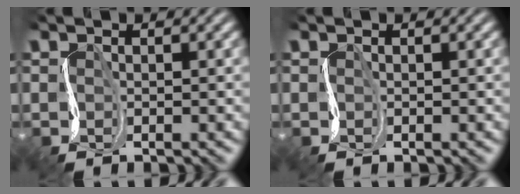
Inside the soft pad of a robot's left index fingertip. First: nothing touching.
{"total": 0.0}